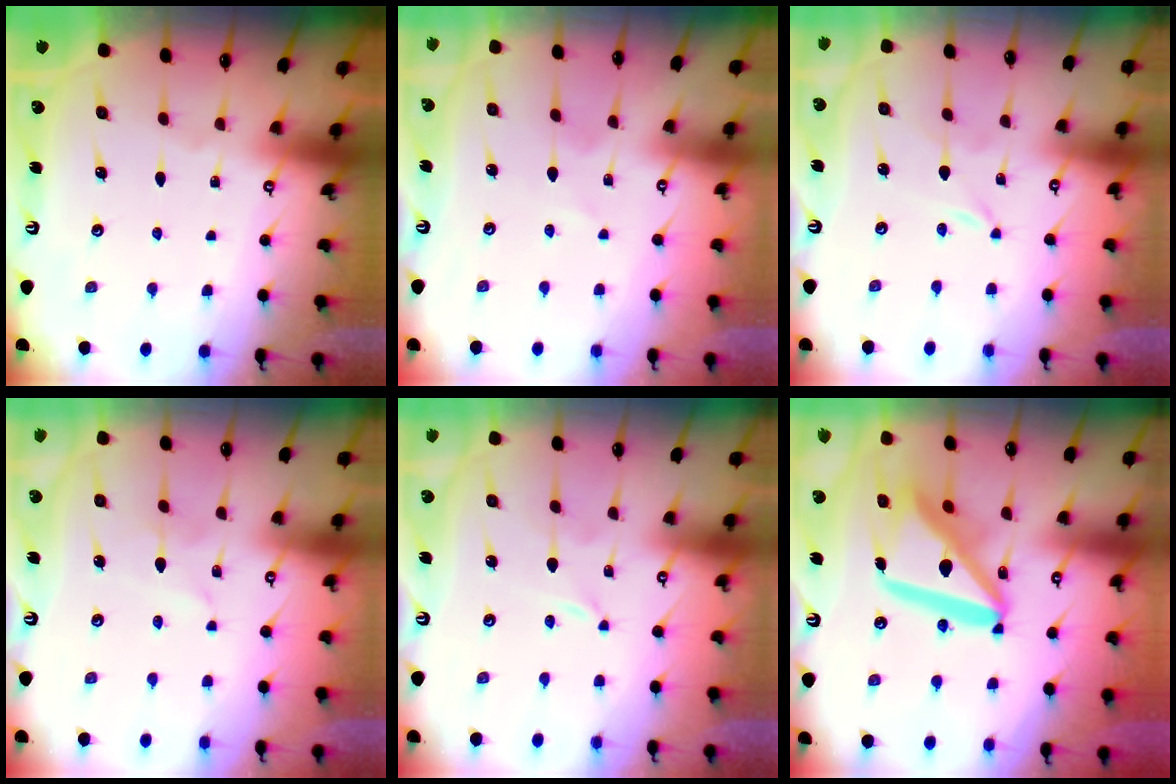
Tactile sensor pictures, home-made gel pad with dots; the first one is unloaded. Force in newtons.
{"total": 1.4, "press": 1.4, "slide": 0.3}
{"total": 0.0}
{"total": 2.8, "press": 2.8, "slide": 0.3}
{"total": 0.0}
{"total": 18.4, "press": 18.3, "slide": 2.1}